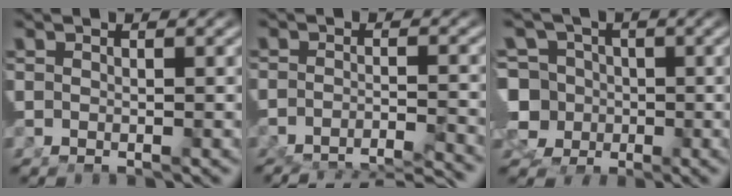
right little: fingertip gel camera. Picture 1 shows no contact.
{"total": 10.3, "force": [-9.2, 3.8, 2.5], "torque": [-0.030, -0.031, -0.136]}
{"total": 12.7, "force": [-2.3, 11.8, 4.0], "torque": [-0.116, -0.064, -0.035]}